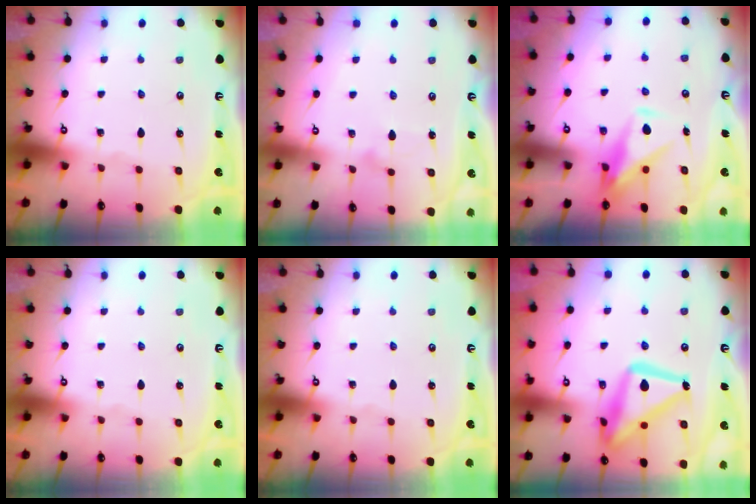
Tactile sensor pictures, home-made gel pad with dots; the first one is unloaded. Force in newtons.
{"total": 9.0, "press": 9.0, "slide": 0.4}
{"total": 10.2, "press": 10.2, "slide": 0.8}
{"total": 0.0}
{"total": 0.0}
{"total": 19.0, "press": 18.9, "slide": 1.4}